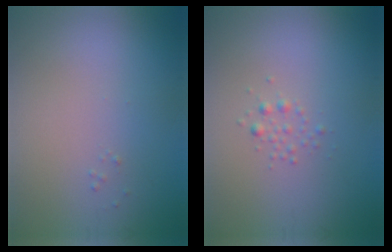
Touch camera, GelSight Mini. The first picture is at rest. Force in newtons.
{"total": 0.9, "press": 0.9, "slide": 0.0}